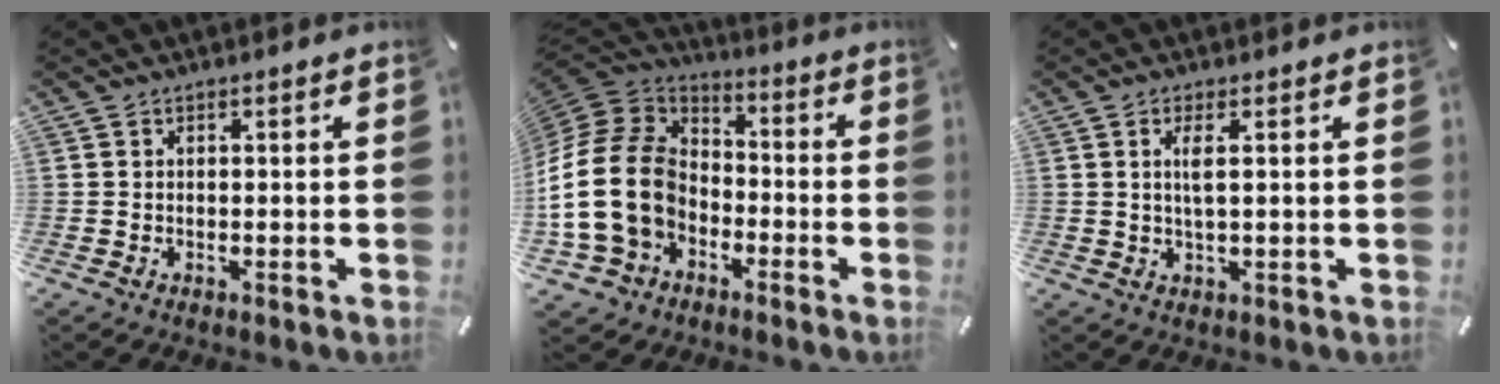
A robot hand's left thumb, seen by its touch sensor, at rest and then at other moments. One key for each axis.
{"total": 21.0, "fx": -4.9, "fy": 16.3, "fz": 12.3, "tx": -0.271, "ty": 0.029, "tz": -0.084}
{"total": 3.4, "fx": 0.8, "fy": 0.6, "fz": 3.3, "tx": -0.075, "ty": -0.002, "tz": 0.008}